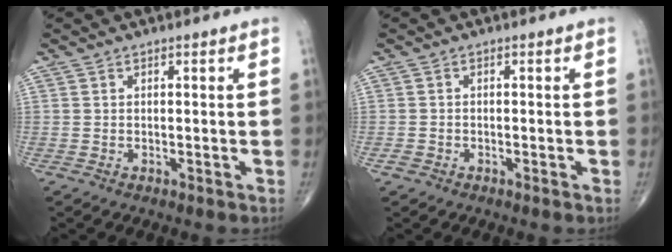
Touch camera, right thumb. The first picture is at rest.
{"total": 1.1, "force": [-0.7, 0.7, 0.7], "torque": [-0.014, -0.001, -0.016]}